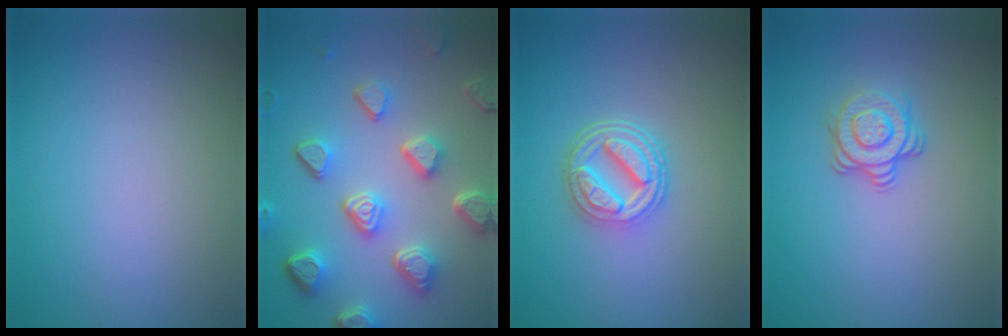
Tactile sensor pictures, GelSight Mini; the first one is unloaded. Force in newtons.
{"total": 7.3, "press": 5.6, "slide": 4.7}
{"total": 4.8, "press": 3.8, "slide": 3.1}
{"total": 3.1, "press": 2.5, "slide": 1.7}